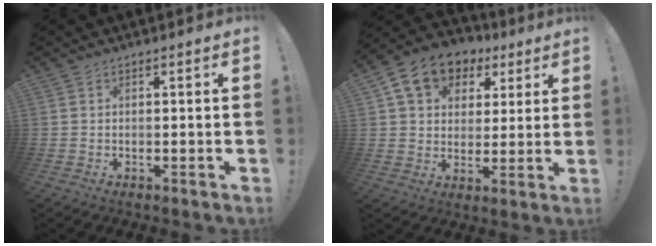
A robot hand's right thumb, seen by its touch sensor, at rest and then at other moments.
{"total": 12.7, "force": [6.4, 9.5, 5.6], "torque": [-0.086, -0.029, 0.124]}